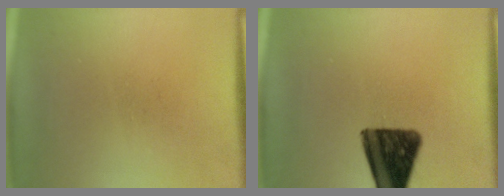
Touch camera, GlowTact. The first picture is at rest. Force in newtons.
{"total": 13.0}